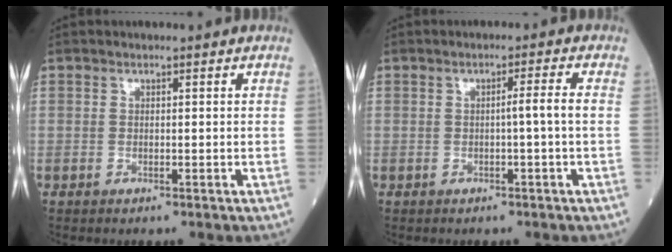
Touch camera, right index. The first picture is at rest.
{"total": 2.3, "force": [-0.4, -0.8, 2.1], "torque": [-0.032, 0.002, -0.006]}